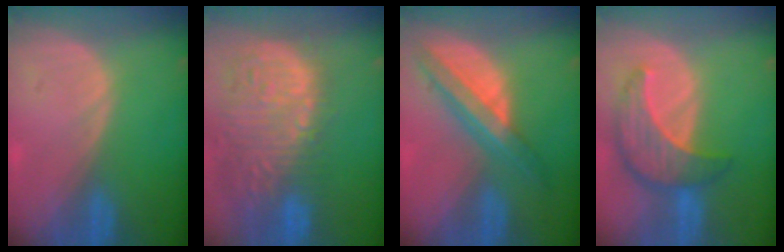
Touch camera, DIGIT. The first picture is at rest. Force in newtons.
{"total": 15.3, "press": 12.6, "slide": 8.7}
{"total": 8.0, "press": 6.7, "slide": 4.3}
{"total": 8.6, "press": 7.8, "slide": 3.6}